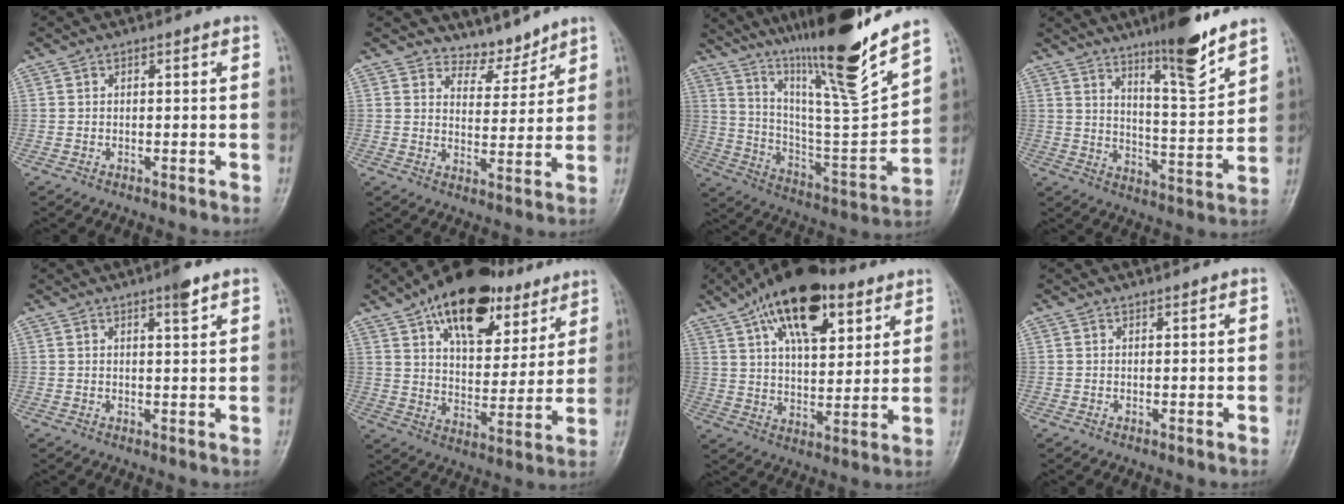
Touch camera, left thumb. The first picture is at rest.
{"total": 5.1, "force": [4.8, 1.7, 0.0], "torque": [0.022, -0.049, 0.088]}
{"total": 26.0, "force": [19.1, 2.2, 17.5], "torque": [-0.261, -0.089, 0.325]}
{"total": 13.0, "force": [9.6, 1.9, 8.6], "torque": [-0.117, -0.072, 0.156]}
{"total": 3.2, "force": [2.2, 0.4, 2.3], "torque": [-0.033, -0.012, 0.033]}
{"total": 21.5, "force": [12.6, 11.1, 13.3], "torque": [-0.162, -0.033, 0.202]}
{"total": 18.5, "force": [9.9, 8.8, 12.9], "torque": [-0.182, -0.026, 0.165]}
{"total": 0.5, "force": [0.5, 0.0, 0.1], "torque": [-0.003, -0.005, 0.008]}